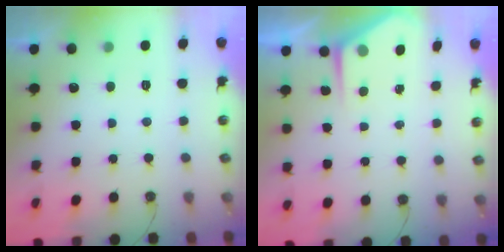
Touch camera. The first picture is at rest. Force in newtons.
{"total": 3.5, "press": 3.5, "slide": 0.5}